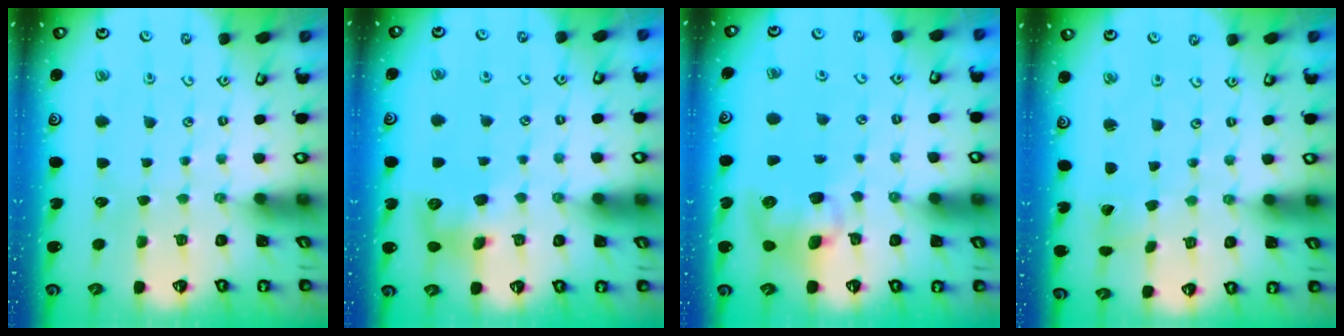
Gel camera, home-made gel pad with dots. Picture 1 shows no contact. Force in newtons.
{"total": 10.0, "press": 10.0, "slide": 0.1}
{"total": 9.1, "press": 9.0, "slide": 1.3}
{"total": 1.5, "press": 1.5, "slide": 0.0}